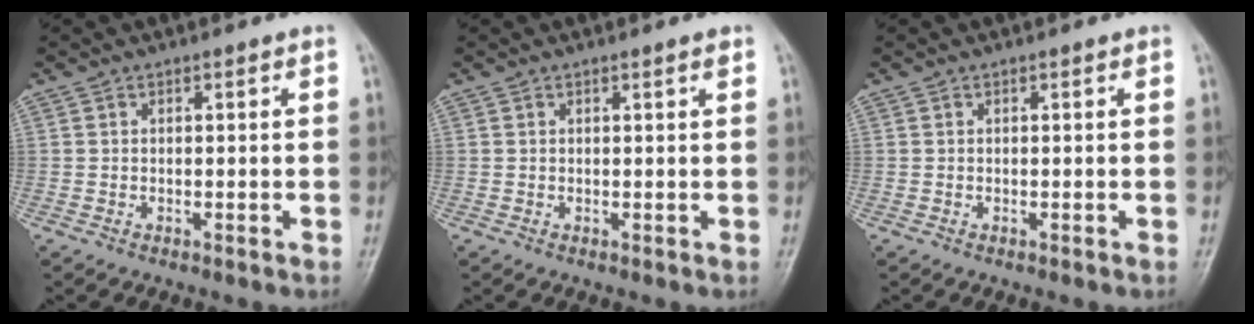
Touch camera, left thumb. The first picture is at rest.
{"total": 1.0, "force": [0.7, 0.1, 0.8], "torque": [-0.008, -0.002, 0.008]}
{"total": 0.0}